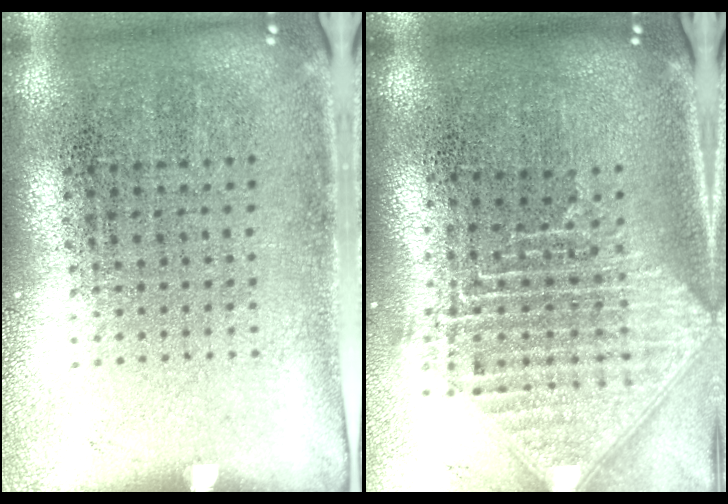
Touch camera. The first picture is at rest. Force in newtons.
{"total": 2.4, "press": 1.8, "slide": 1.6}